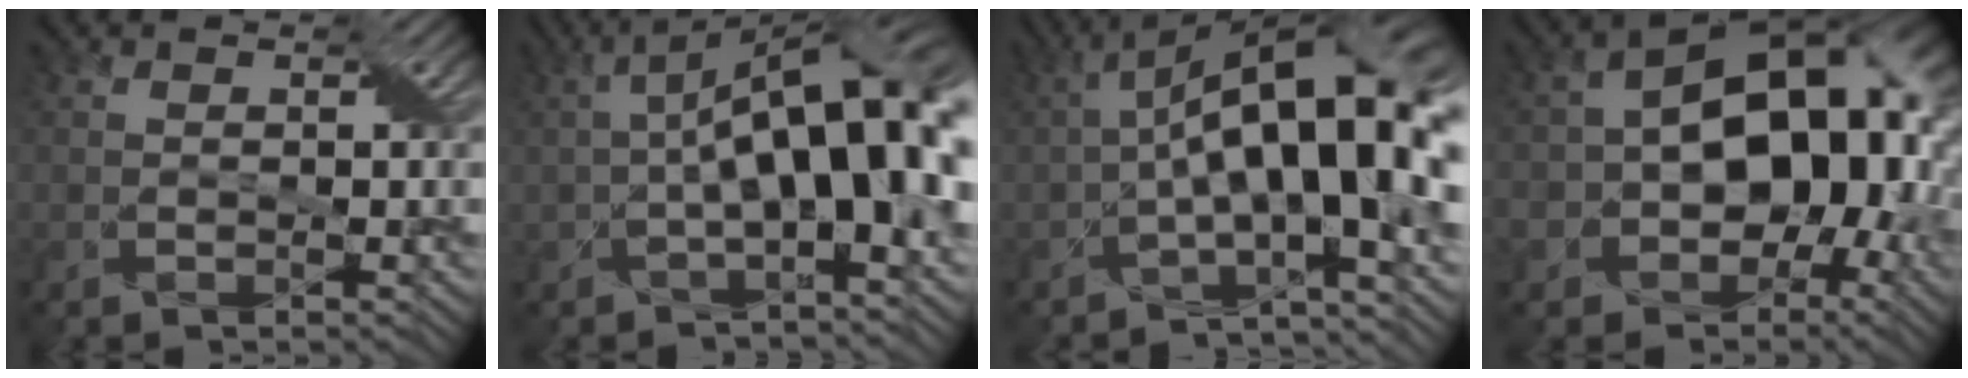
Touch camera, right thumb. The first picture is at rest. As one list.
[{"total": 13.0, "force": [-0.3, 5.1, 11.9], "torque": [-0.194, 0.013, -0.006]}, {"total": 16.1, "force": [-1.3, 5.8, 14.9], "torque": [-0.219, 0.011, -0.022]}, {"total": 17.2, "force": [-2.5, 12.6, 11.4], "torque": [-0.142, -0.005, -0.072]}]